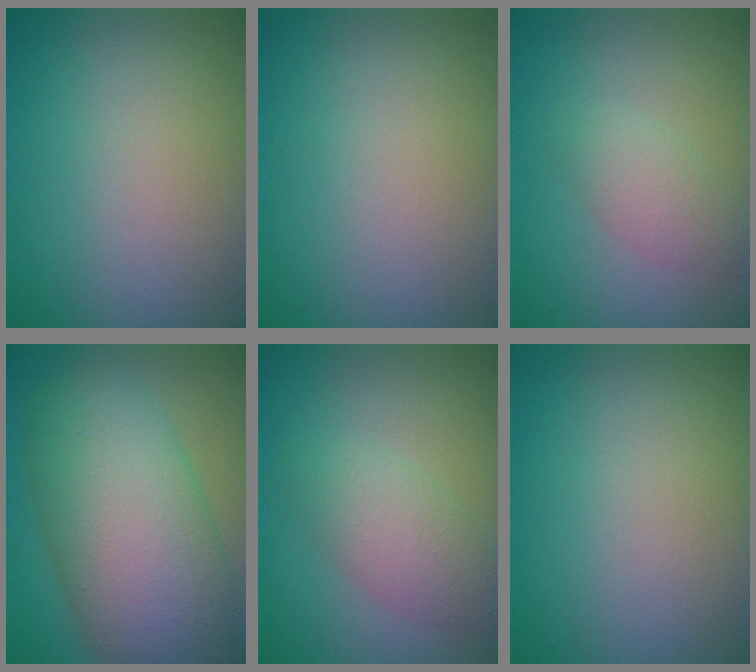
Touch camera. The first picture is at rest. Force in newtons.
{"total": 0.0}
{"total": 2.4, "press": 2.4, "slide": 0.1}
{"total": 12.3, "press": 12.3, "slide": 0.4}
{"total": 3.6, "press": 3.6, "slide": 0.0}
{"total": 0.0}